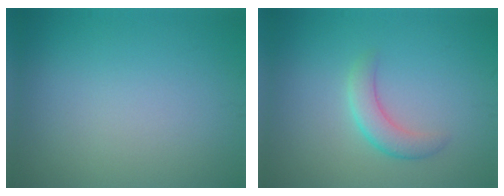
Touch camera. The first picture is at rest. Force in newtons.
{"total": 2.6, "press": 2.6, "slide": 0.1}